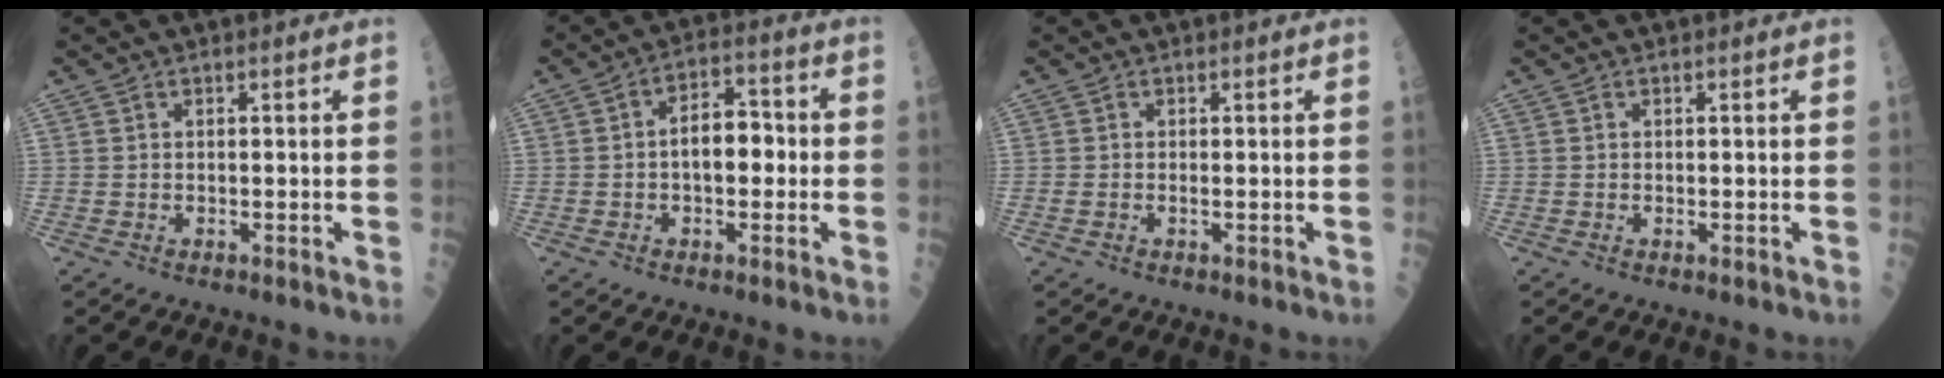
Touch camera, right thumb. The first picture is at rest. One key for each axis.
{"total": 8.1, "fx": -0.4, "fy": 4.6, "fz": 6.7, "tx": -0.081, "ty": 0.027, "tz": -0.013}
{"total": 0.6, "fx": 0.0, "fy": 0.2, "fz": 0.5, "tx": -0.014, "ty": 0.002, "tz": 0.000}
{"total": 0.0}